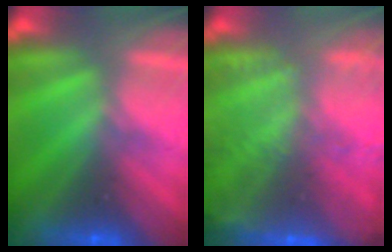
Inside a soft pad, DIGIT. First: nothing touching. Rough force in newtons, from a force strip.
{"total": 6.1}